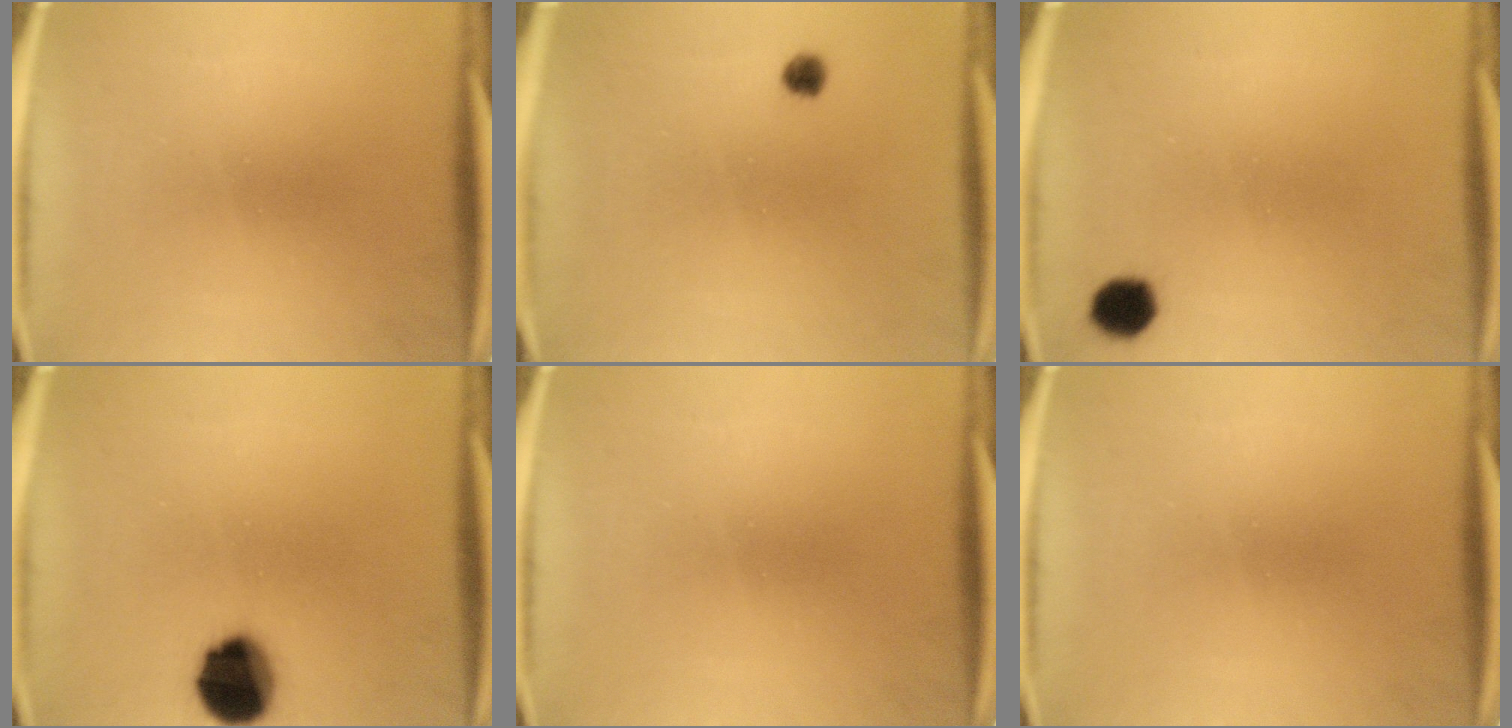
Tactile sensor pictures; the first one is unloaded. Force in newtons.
{"total": 1.8}
{"total": 3.2}
{"total": 12.1}
{"total": 0.0}
{"total": 0.0}